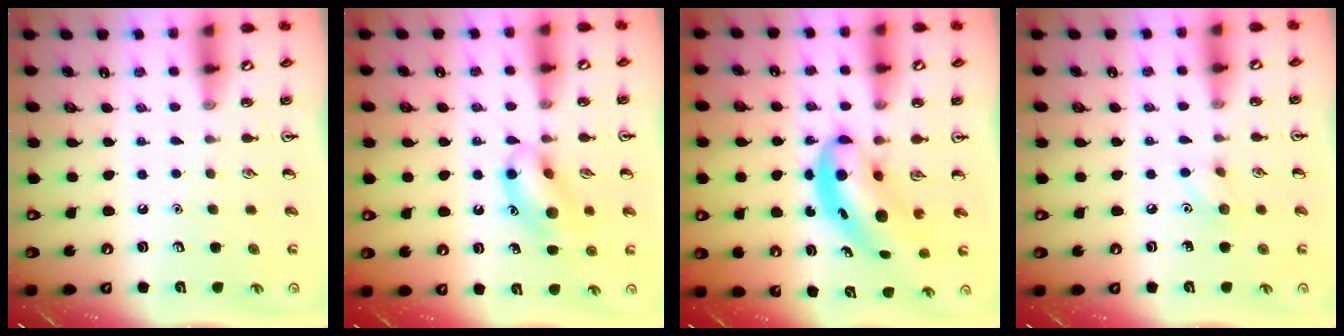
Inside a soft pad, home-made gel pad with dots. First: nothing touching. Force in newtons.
{"total": 12.5, "press": 12.4, "slide": 1.0}
{"total": 7.2, "press": 7.1, "slide": 1.3}
{"total": 5.8, "press": 5.6, "slide": 1.7}